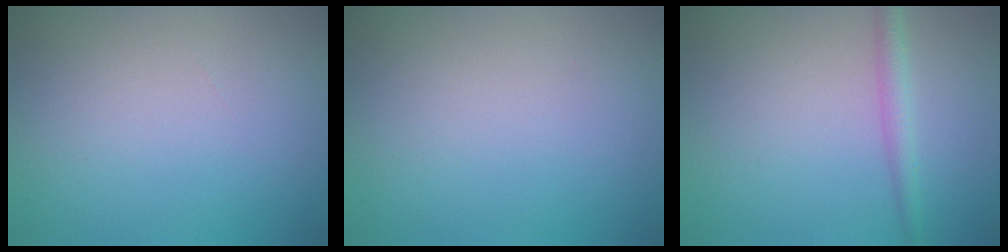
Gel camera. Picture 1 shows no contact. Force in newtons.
{"total": 0.0}
{"total": 1.9, "press": 1.8, "slide": 0.1}